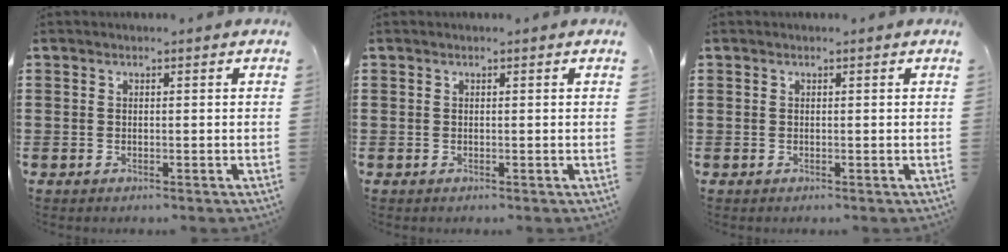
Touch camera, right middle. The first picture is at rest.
{"total": 0.0}
{"total": 0.0}